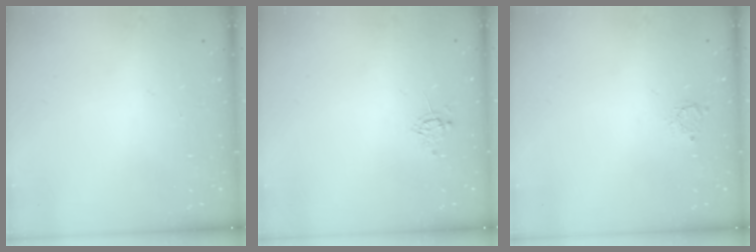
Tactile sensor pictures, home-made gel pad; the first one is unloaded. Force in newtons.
{"total": 4.5, "press": 4.4, "slide": 0.9}
{"total": 2.6, "press": 2.6, "slide": 0.2}